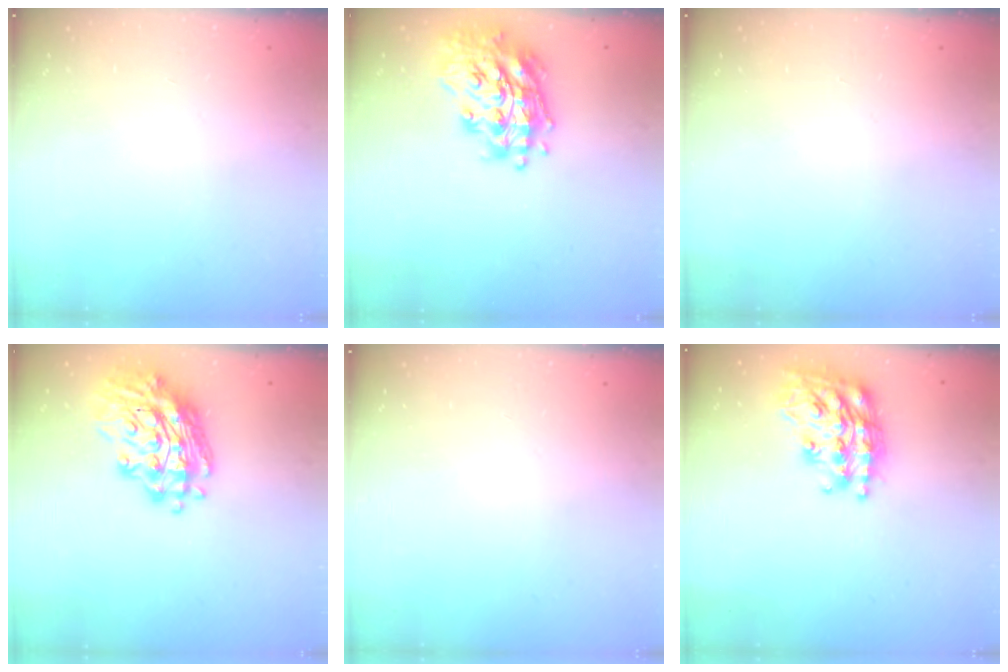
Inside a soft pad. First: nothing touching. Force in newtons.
{"total": 19.9, "press": 19.8, "slide": 2.1}
{"total": 0.0}
{"total": 18.1, "press": 17.6, "slide": 4.0}
{"total": 0.0}
{"total": 22.0, "press": 21.9, "slide": 1.4}